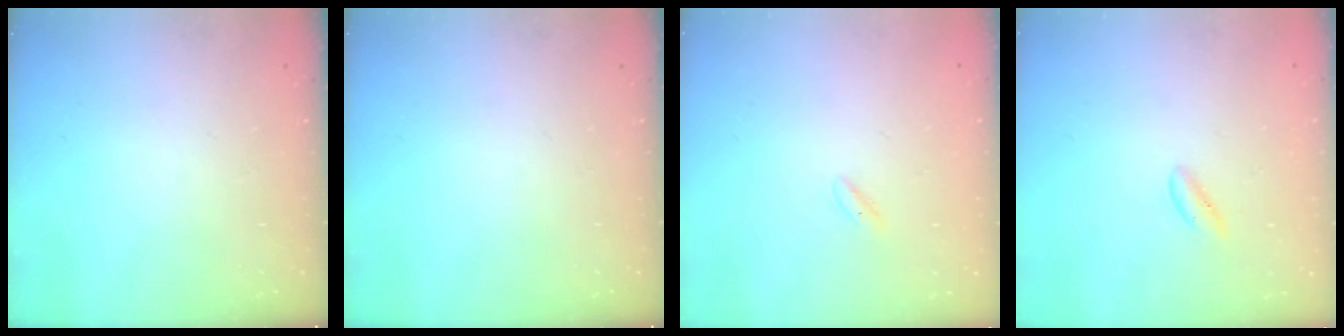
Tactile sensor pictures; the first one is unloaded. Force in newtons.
{"total": 0.0}
{"total": 1.2, "press": 0.9, "slide": 0.8}
{"total": 0.0}